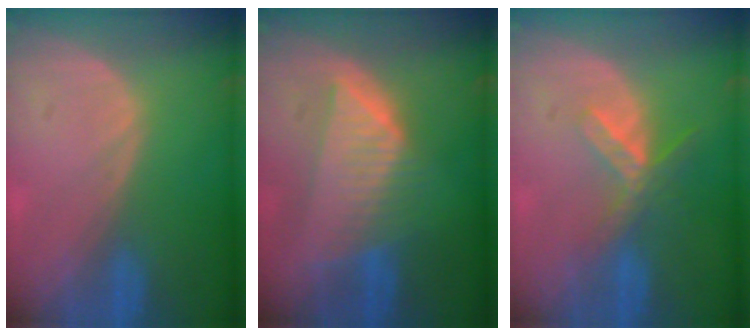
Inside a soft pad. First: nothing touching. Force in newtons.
{"total": 7.6, "press": 7.1, "slide": 2.9}
{"total": 5.4, "press": 4.9, "slide": 2.4}